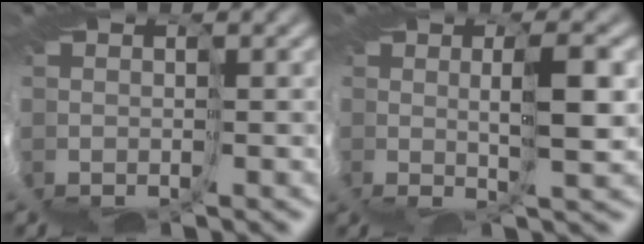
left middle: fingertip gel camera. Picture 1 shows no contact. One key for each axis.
{"total": 3.9, "fx": 1.6, "fy": -1.2, "fz": 3.3, "tx": -0.065, "ty": -0.004, "tz": 0.025}